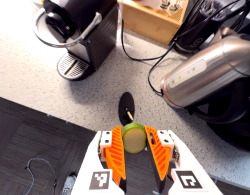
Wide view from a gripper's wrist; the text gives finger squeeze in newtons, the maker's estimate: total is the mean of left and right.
{"total": 9.1, "left": 8.6, "right": 9.6}